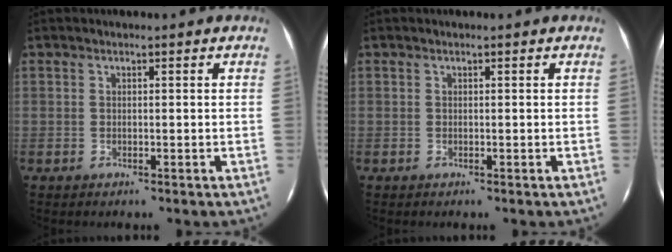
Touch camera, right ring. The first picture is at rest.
{"total": 0.0}